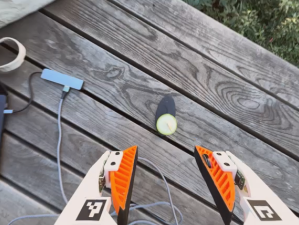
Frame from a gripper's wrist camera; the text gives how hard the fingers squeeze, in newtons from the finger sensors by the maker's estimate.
{"total": 0.0}